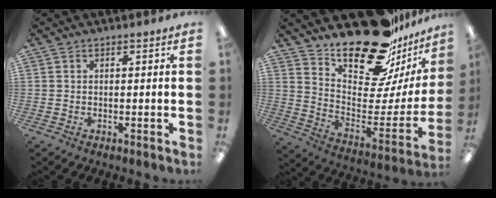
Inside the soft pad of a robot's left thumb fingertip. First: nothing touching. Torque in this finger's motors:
{"motor_torque": [1.34, 1.33, 1.40, -1.37, 0.28]}